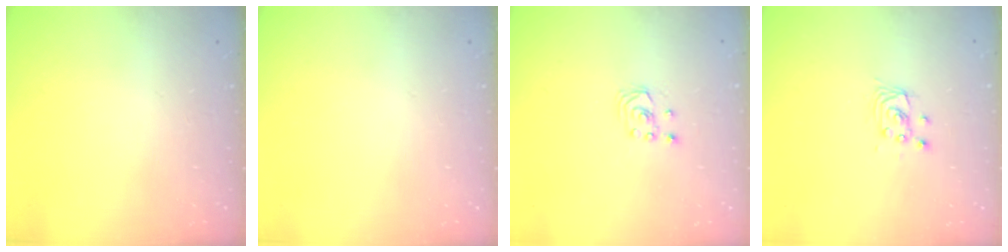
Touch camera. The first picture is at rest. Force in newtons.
{"total": 0.0}
{"total": 1.9, "press": 1.9, "slide": 0.2}
{"total": 2.8, "press": 2.8, "slide": 0.2}